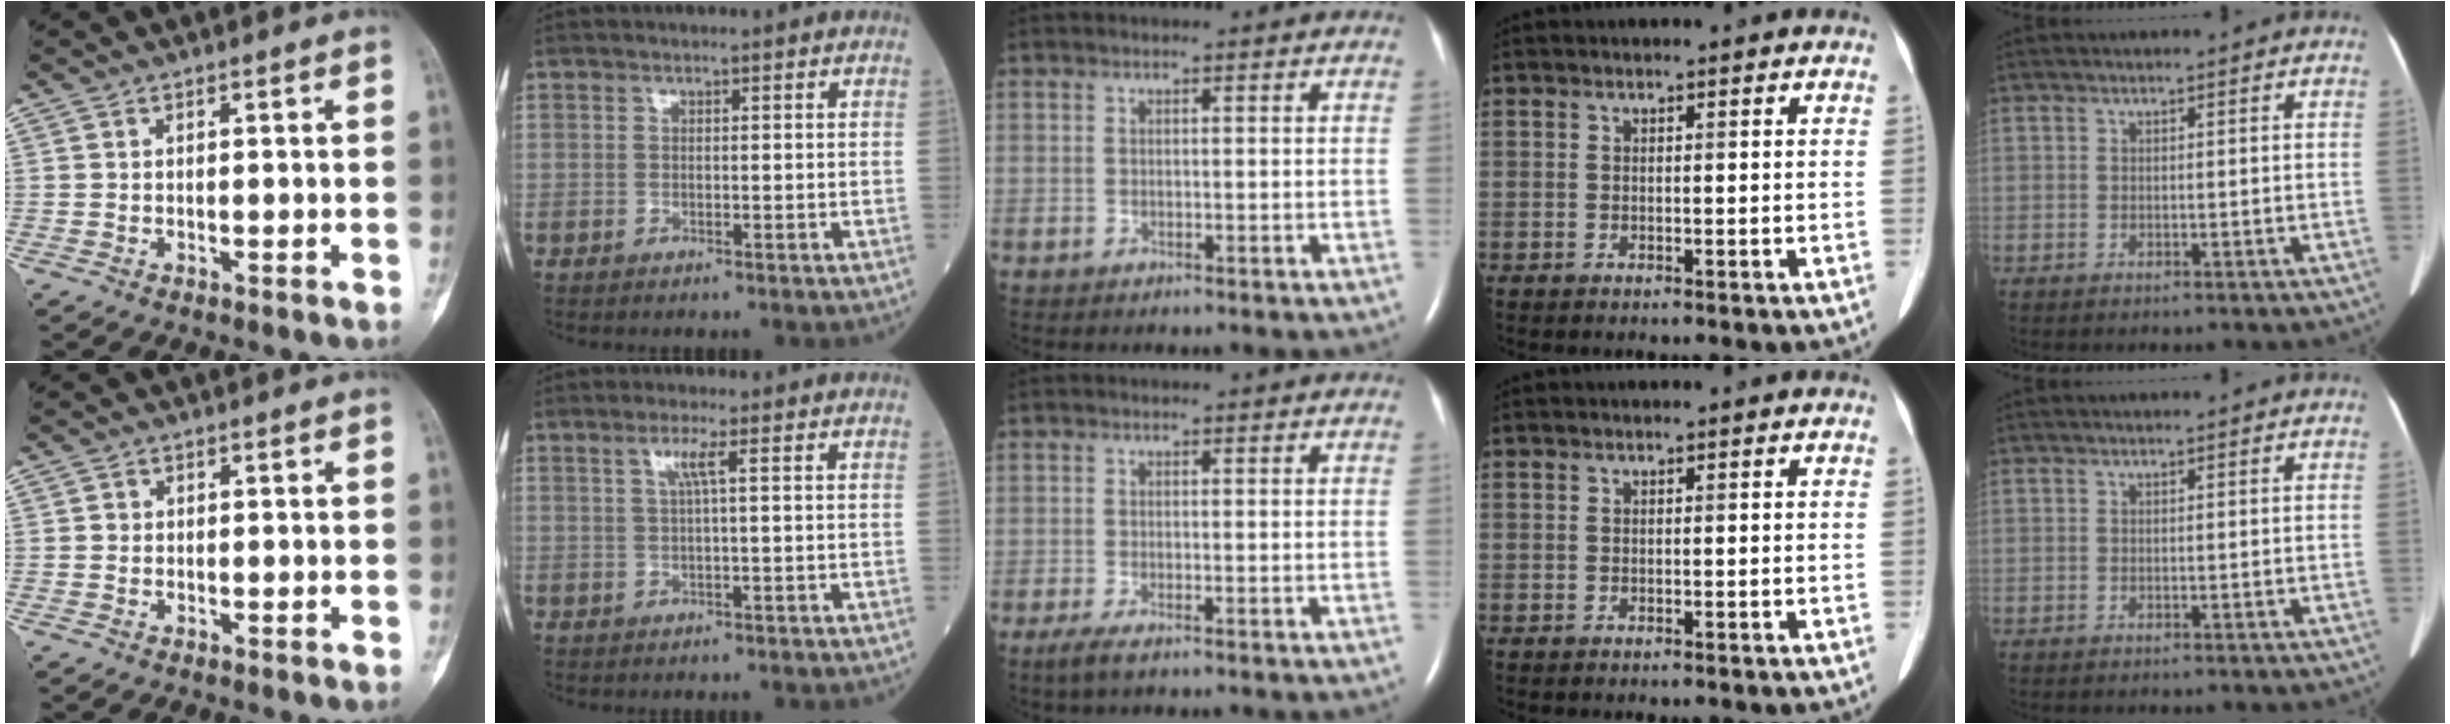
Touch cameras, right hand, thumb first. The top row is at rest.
{"thumb": {"total": 0.8, "force": [0.0, 0.8, 0.1], "torque": [0.003, 0.003, 0.000]}, "index": {"total": 2.4, "force": [0.7, -0.4, 2.3], "torque": [-0.048, 0.005, 0.014]}, "middle": {"total": 1.8, "force": [-1.0, 0.1, 1.4], "torque": [-0.040, -0.009, -0.024]}}